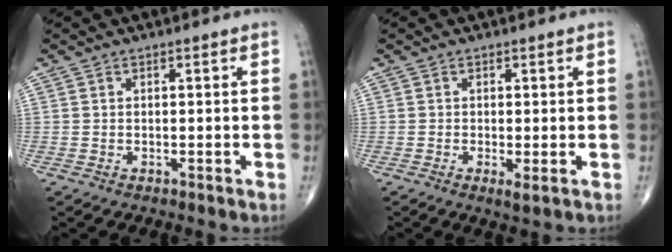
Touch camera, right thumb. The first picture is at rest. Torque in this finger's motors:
{"motor_torque": [-0.06, 0.09, -0.15, -0.24, -0.01]}